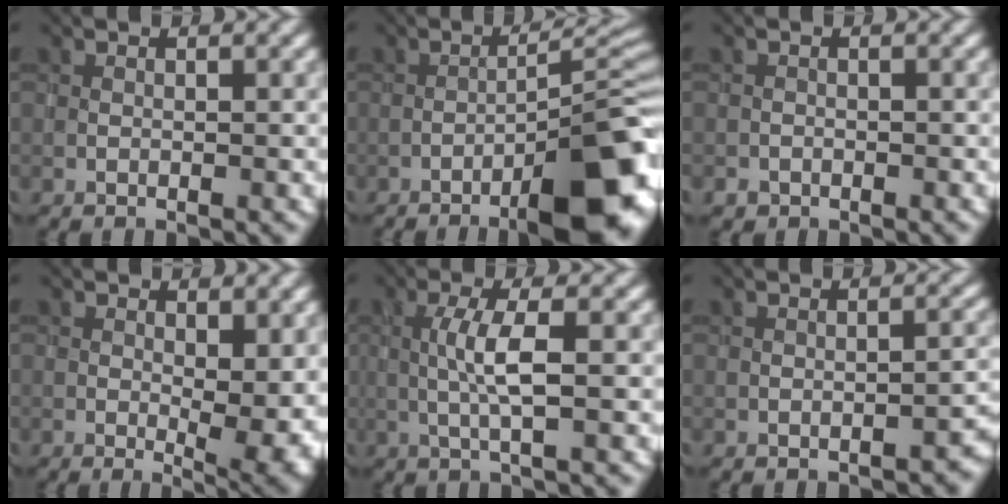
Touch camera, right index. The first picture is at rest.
{"total": 11.3, "force": [-6.5, 2.7, 8.8], "torque": [-0.120, 0.010, -0.096]}
{"total": 1.2, "force": [-0.9, 0.8, -0.1], "torque": [0.000, 0.005, -0.013]}
{"total": 5.8, "force": [-0.1, 2.6, 5.2], "torque": [-0.074, -0.016, 0.008]}
{"total": 3.0, "force": [0.1, 0.2, 3.0], "torque": [-0.063, 0.005, 0.001]}
{"total": 2.3, "force": [-1.8, 0.9, 1.2], "torque": [-0.012, 0.006, -0.018]}